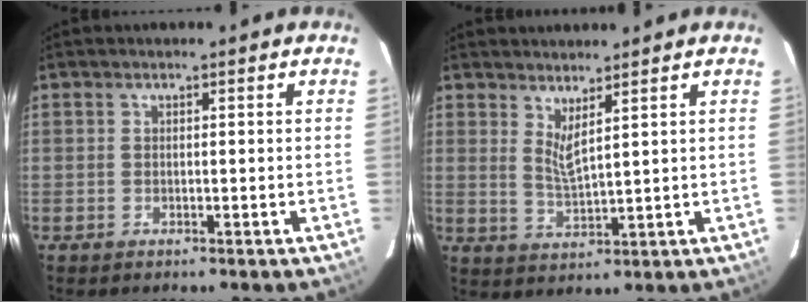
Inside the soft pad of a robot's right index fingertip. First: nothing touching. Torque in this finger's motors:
{"motor_torque": [-0.14, 0.02, 0.05, 0.05]}